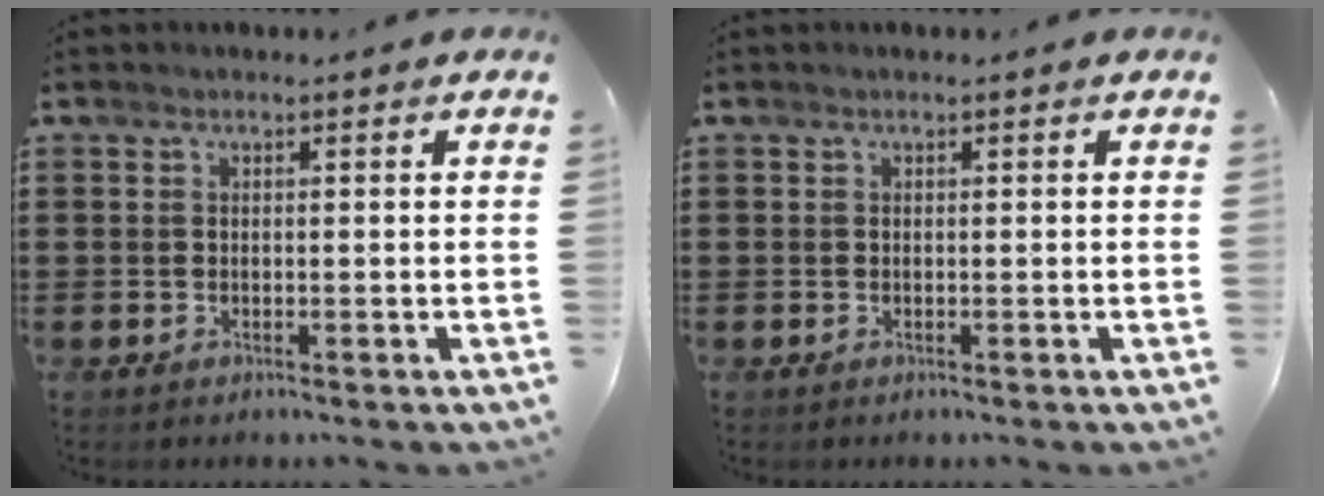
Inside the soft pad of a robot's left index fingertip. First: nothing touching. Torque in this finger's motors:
{"motor_torque": [0.00, 0.00, 0.00, -0.01]}